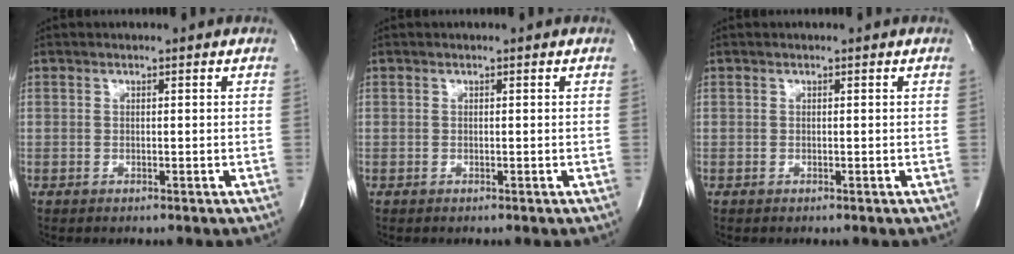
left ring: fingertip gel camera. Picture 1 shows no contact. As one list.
[{"total": 0.0}, {"total": 0.0}]